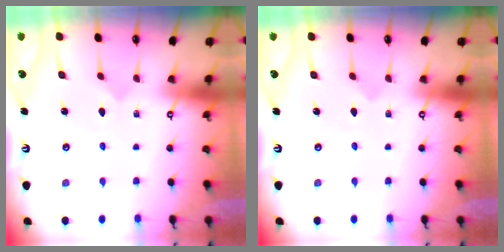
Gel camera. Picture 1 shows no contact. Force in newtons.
{"total": 0.0}